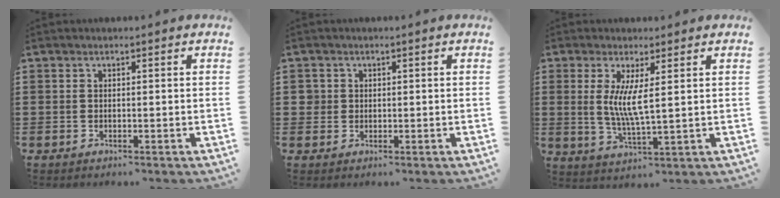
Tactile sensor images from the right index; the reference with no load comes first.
{"total": 1.6, "force": [0.4, 1.5, 0.4], "torque": [-0.014, 0.006, 0.007]}
{"total": 5.6, "force": [1.2, 0.6, 5.4], "torque": [-0.109, -0.009, 0.023]}